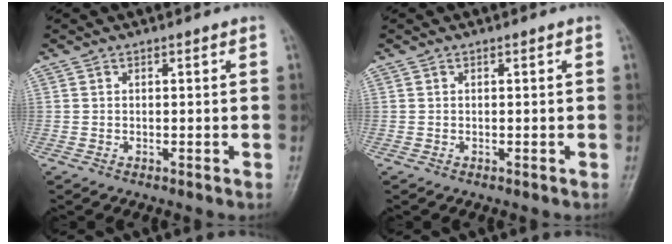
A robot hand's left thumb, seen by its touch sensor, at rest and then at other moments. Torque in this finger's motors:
{"motor_torque": [-0.10, 0.10, -0.02, -0.02, 0.00]}